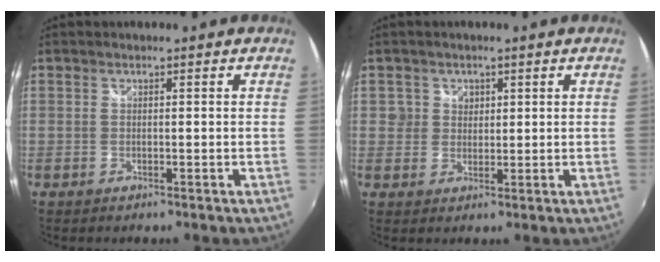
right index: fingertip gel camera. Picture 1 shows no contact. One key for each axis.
{"total": 3.0, "fx": 0.7, "fy": 2.9, "fz": 0.2, "tx": 0.008, "ty": 0.012, "tz": 0.010}